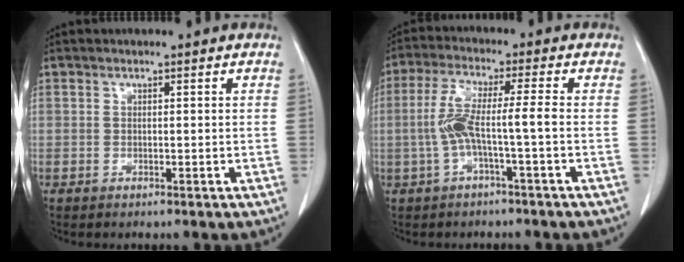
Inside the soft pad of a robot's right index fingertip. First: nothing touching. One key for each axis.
{"total": 6.3, "fx": -1.2, "fy": -0.1, "fz": 6.2, "tx": -0.129, "ty": 0.019, "tz": -0.020}